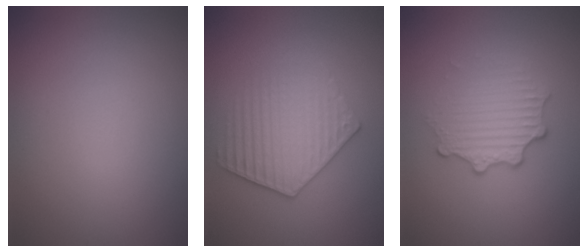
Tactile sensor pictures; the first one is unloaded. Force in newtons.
{"total": 3.6, "press": 3.6, "slide": 0.7}
{"total": 3.3, "press": 2.5, "slide": 2.2}